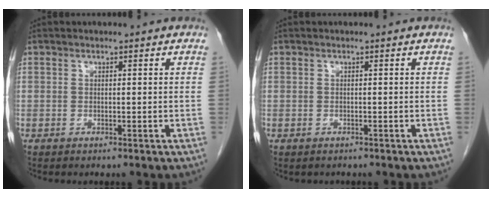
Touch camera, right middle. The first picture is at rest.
{"total": 0.6, "force": [-0.5, 0.3, 0.1], "torque": [-0.009, 0.001, -0.007]}